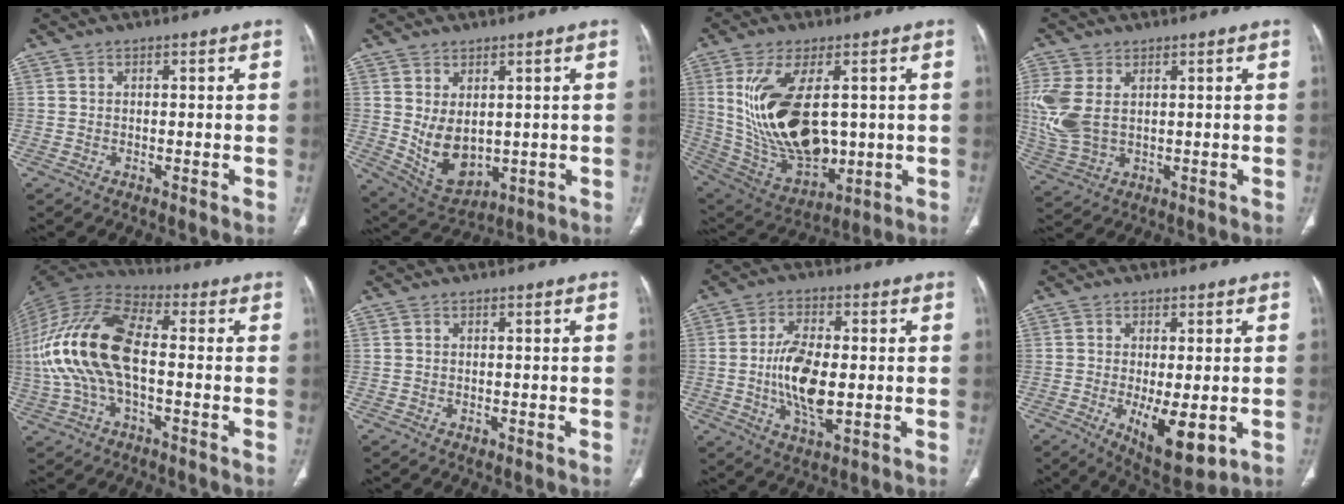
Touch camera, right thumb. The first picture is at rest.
{"total": 9.2, "force": [0.5, 6.1, 6.9], "torque": [-0.102, -0.012, 0.040]}
{"total": 21.0, "force": [2.1, 11.2, 17.7], "torque": [-0.328, -0.019, 0.065]}
{"total": 10.9, "force": [2.0, 7.1, 8.0], "torque": [-0.199, 0.000, 0.054]}
{"total": 18.2, "force": [-1.2, 8.7, 15.9], "torque": [-0.345, 0.035, -0.025]}
{"total": 0.7, "force": [-0.3, 0.5, 0.3], "torque": [-0.005, 0.001, -0.004]}
{"total": 11.3, "force": [-0.9, 5.3, 9.9], "torque": [-0.186, -0.002, -0.014]}
{"total": 10.2, "force": [-2.6, 4.0, 9.1], "torque": [-0.135, -0.022, -0.029]}